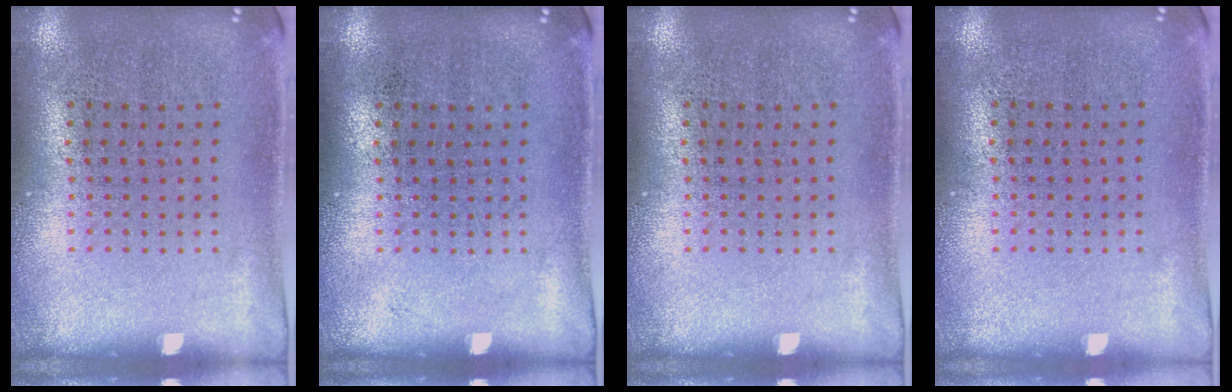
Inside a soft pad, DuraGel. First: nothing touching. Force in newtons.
{"total": 0.0}
{"total": 0.0}
{"total": 0.0}